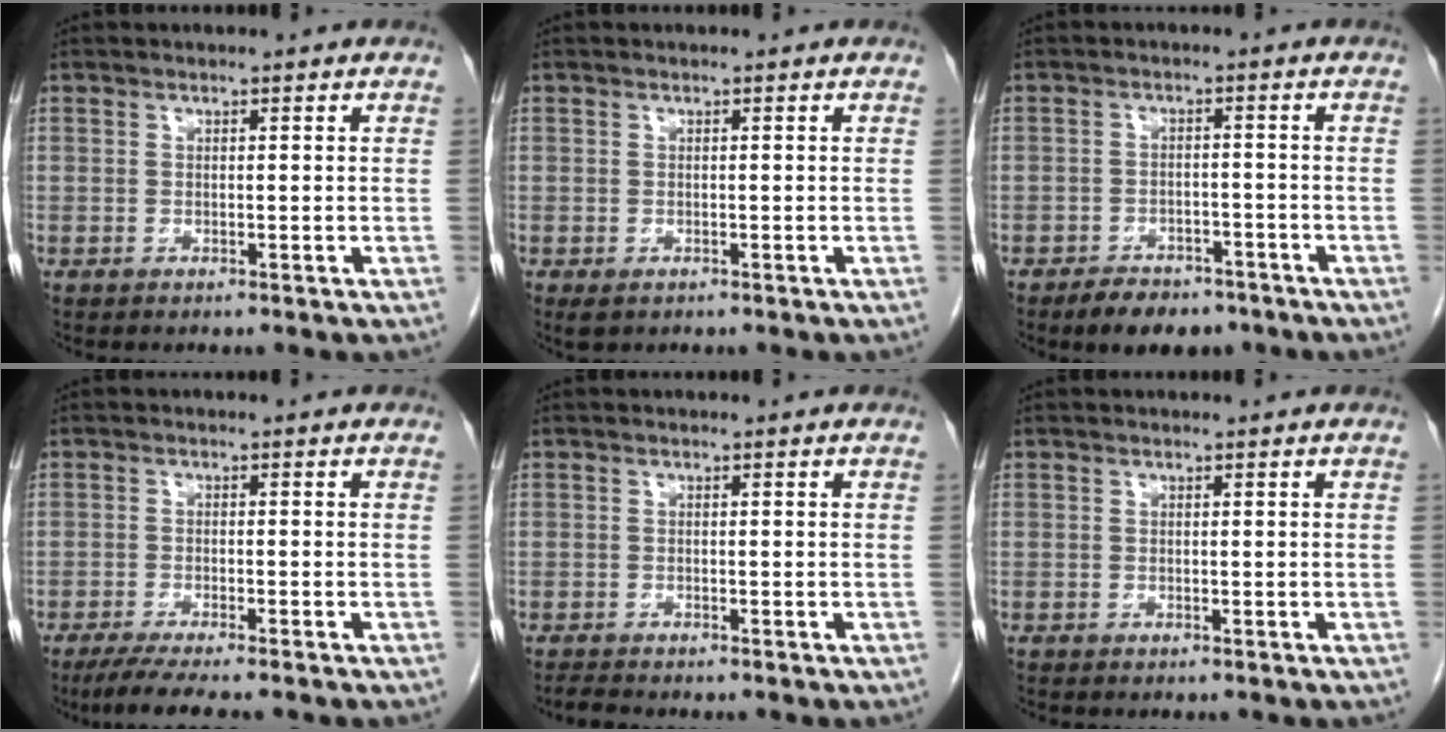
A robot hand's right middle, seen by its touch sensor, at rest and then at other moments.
{"total": 1.3, "force": [-0.6, 0.8, 0.7], "torque": [-0.011, -0.002, 0.000]}
{"total": 6.4, "force": [-4.9, 3.2, 2.6], "torque": [-0.037, 0.002, -0.072]}
{"total": 6.1, "force": [-5.0, 0.0, 3.5], "torque": [-0.054, -0.016, -0.081]}
{"total": 1.4, "force": [-1.4, -0.1, 0.3], "torque": [-0.012, -0.006, -0.025]}
{"total": 0.0}